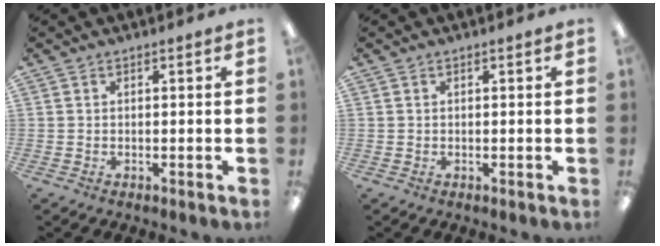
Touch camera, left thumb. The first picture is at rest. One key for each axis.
{"total": 0.0}